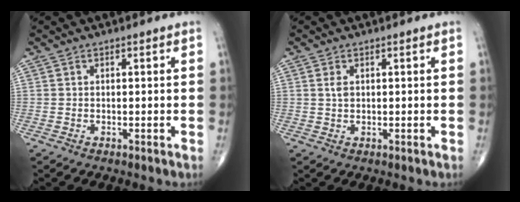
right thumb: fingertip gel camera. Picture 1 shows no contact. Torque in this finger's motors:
{"motor_torque": [-0.29, 0.12, 0.09, -0.25, 0.00]}